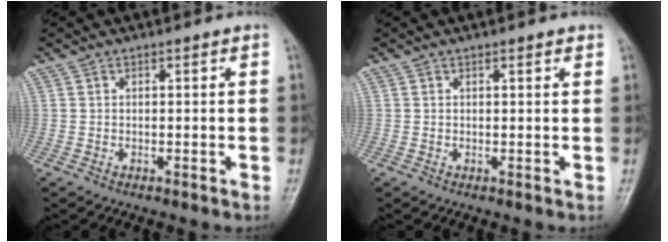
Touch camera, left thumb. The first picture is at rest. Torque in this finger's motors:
{"motor_torque": [-0.31, -0.01, -0.24, 0.07, 0.06]}